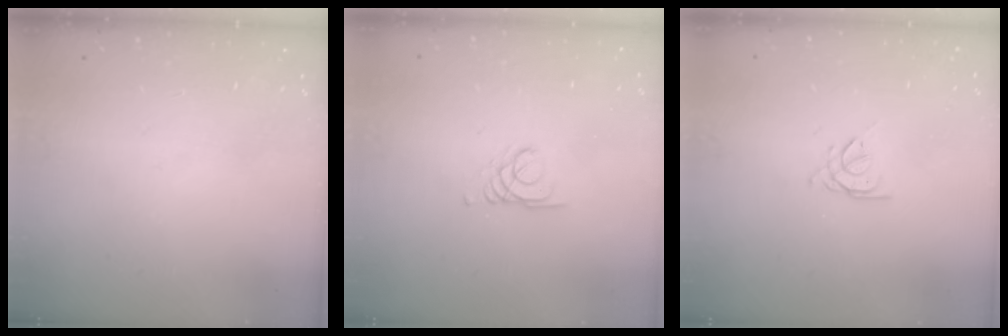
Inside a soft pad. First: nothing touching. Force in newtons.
{"total": 1.7, "press": 1.7, "slide": 0.2}
{"total": 1.9, "press": 1.9, "slide": 0.4}